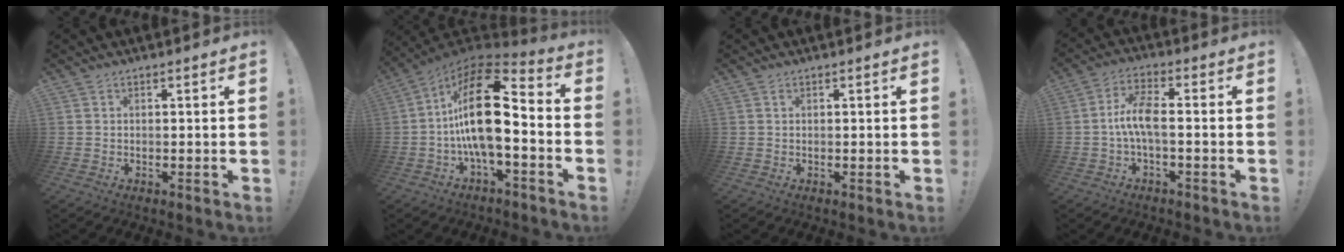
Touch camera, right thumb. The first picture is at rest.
{"total": 22.6, "force": [0.0, 9.8, 20.4], "torque": [-0.368, 0.005, 0.000]}
{"total": 0.6, "force": [0.4, 0.3, 0.4], "torque": [-0.016, 0.004, 0.009]}
{"total": 8.1, "force": [-0.9, 2.4, 7.7], "torque": [-0.154, 0.000, -0.019]}